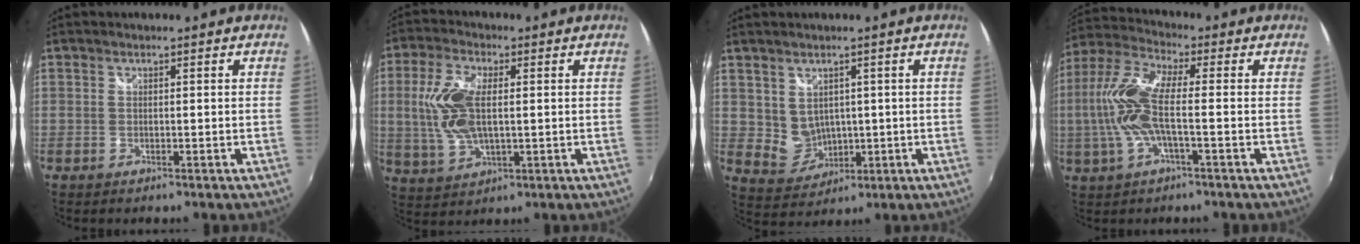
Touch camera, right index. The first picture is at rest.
{"total": 11.1, "force": [0.9, 5.3, 9.7], "torque": [-0.206, 0.004, 0.024]}
{"total": 5.8, "force": [1.5, 4.9, 2.7], "torque": [-0.052, -0.002, 0.047]}
{"total": 12.1, "force": [-1.2, 3.1, 11.7], "torque": [-0.247, 0.005, -0.027]}